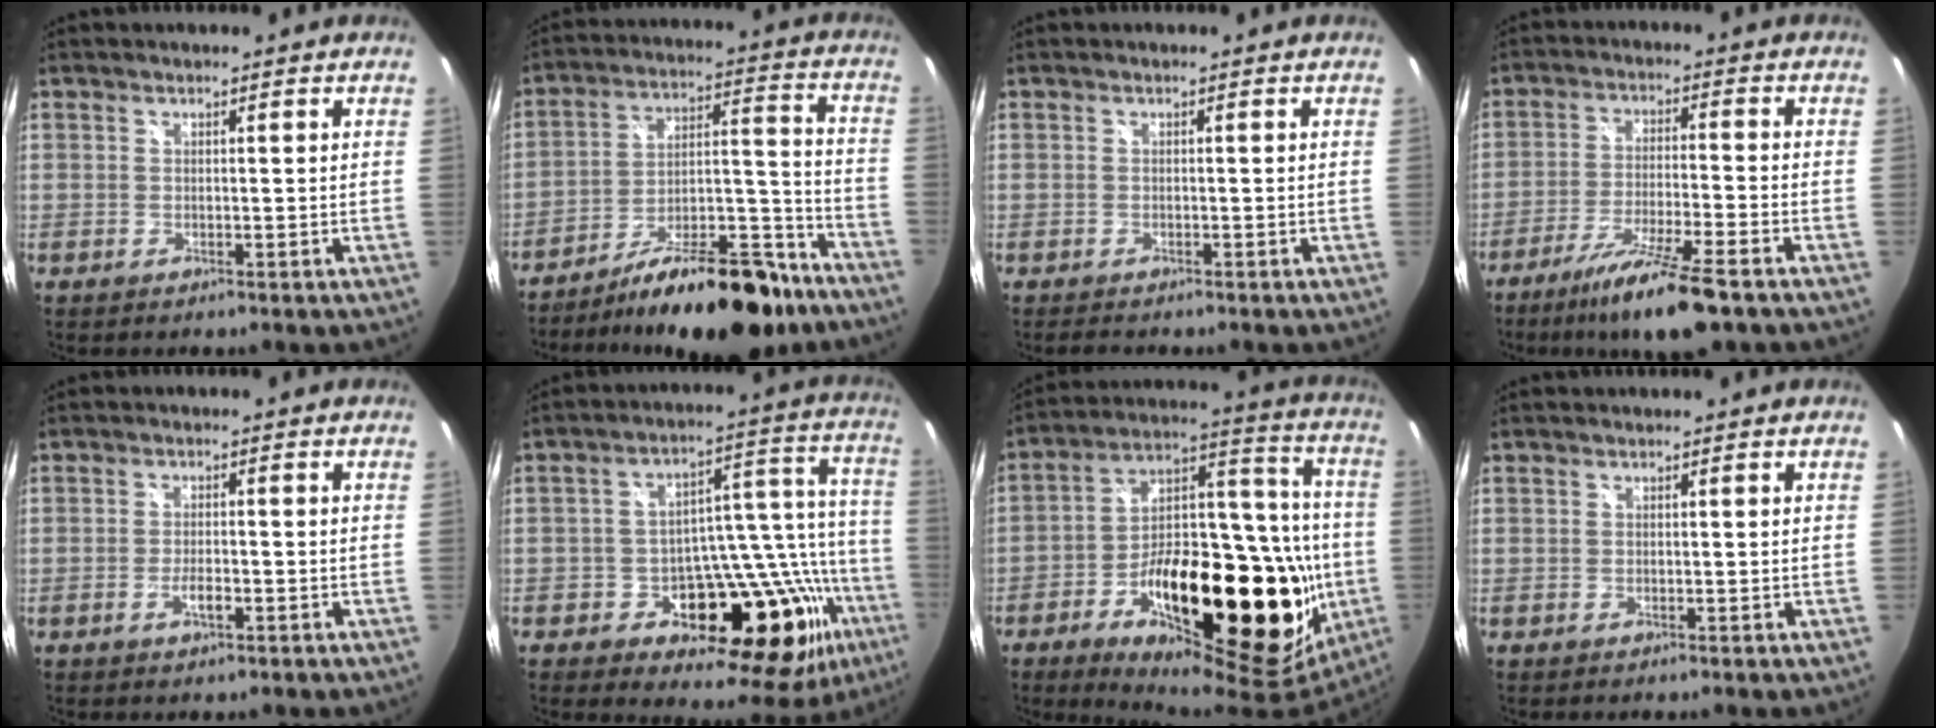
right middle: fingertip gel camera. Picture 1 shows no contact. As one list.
[{"total": 20.0, "force": [-15.1, 6.2, 11.5], "torque": [-0.173, 0.013, -0.222]}, {"total": 1.8, "force": [-1.6, 0.5, 0.6], "torque": [-0.013, -0.011, -0.026]}, {"total": 12.1, "force": [-8.8, 0.6, 8.3], "torque": [-0.168, -0.022, -0.152]}, {"total": 2.6, "force": [-1.3, 1.0, 2.1], "torque": [-0.042, -0.002, -0.024]}, {"total": 23.0, "force": [-11.0, 12.2, 16.1], "torque": [-0.229, 0.011, -0.150]}, {"total": 35.5, "force": [-11.7, 15.8, 29.6], "torque": [-0.437, 0.027, -0.161]}, {"total": 0.0}]